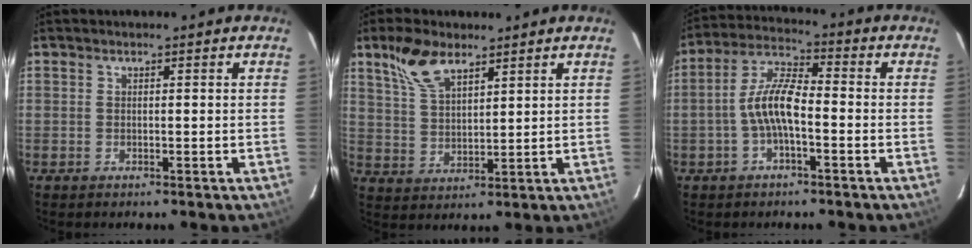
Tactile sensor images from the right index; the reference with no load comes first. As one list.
[{"total": 8.5, "force": [5.7, 3.8, 5.1], "torque": [-0.100, 0.016, 0.117]}, {"total": 7.8, "force": [-2.2, 2.4, 7.1], "torque": [-0.154, 0.016, -0.044]}]